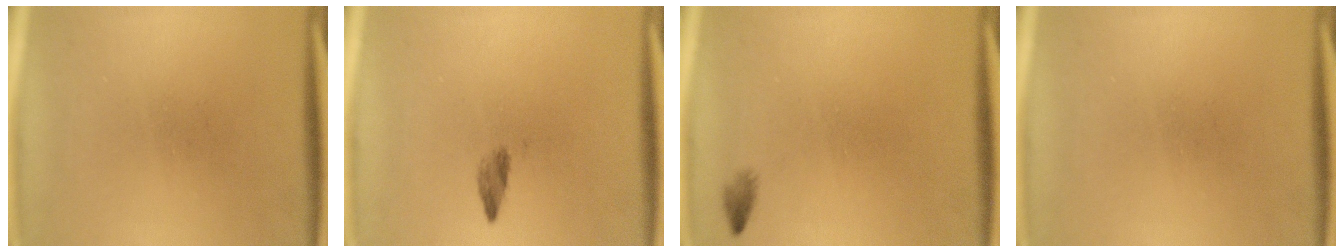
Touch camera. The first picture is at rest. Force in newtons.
{"total": 1.4}
{"total": 0.8}
{"total": 0.0}